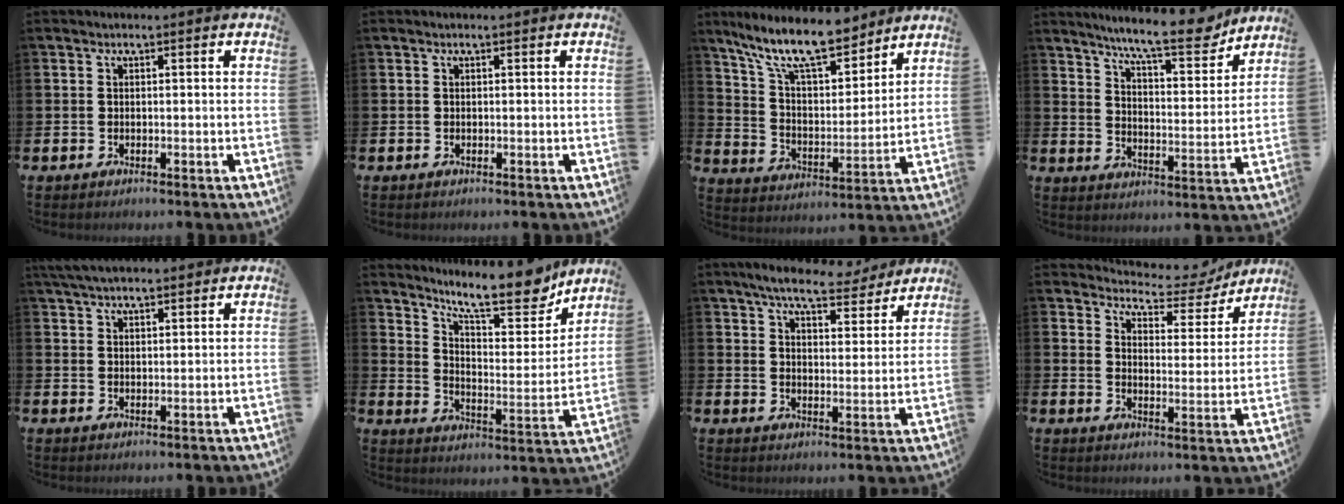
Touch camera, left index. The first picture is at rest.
{"total": 0.0}
{"total": 12.7, "force": [10.8, 3.2, 5.8], "torque": [-0.141, -0.056, 0.193]}
{"total": 10.5, "force": [9.4, 1.3, 4.6], "torque": [-0.098, -0.053, 0.162]}
{"total": 4.3, "force": [4.0, 0.8, 1.4], "torque": [-0.037, -0.009, 0.075]}
{"total": 13.2, "force": [11.4, 3.0, 6.1], "torque": [-0.109, -0.072, 0.195]}
{"total": 7.1, "force": [6.5, 1.6, 2.5], "torque": [-0.054, -0.036, 0.111]}
{"total": 5.2, "force": [5.0, 1.4, 0.6], "torque": [-0.027, -0.044, 0.080]}